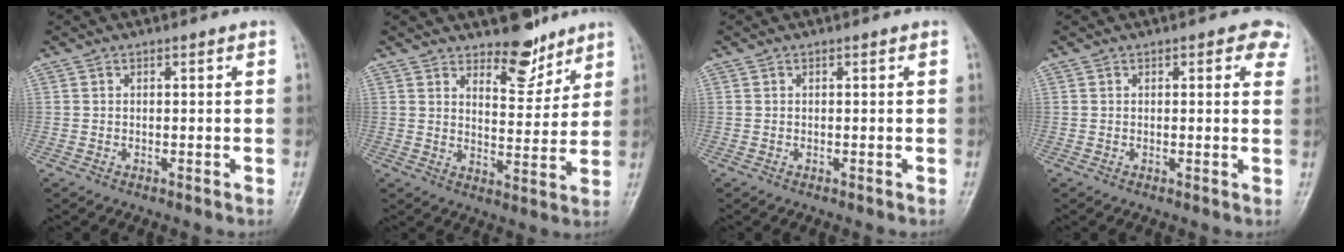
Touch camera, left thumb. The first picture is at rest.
{"total": 7.9, "force": [6.2, 3.4, 3.5], "torque": [-0.024, -0.051, 0.100]}
{"total": 0.0}
{"total": 4.1, "force": [2.2, 2.2, 2.8], "torque": [0.002, -0.004, 0.015]}